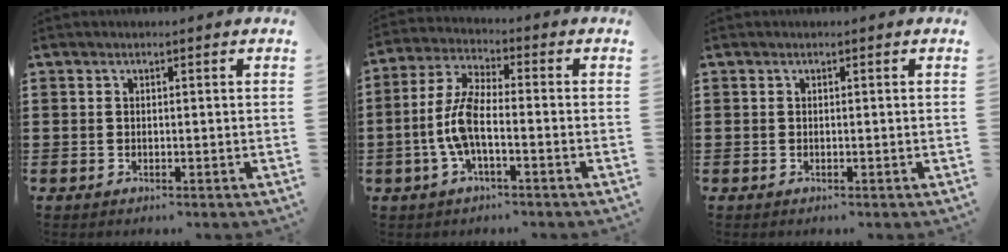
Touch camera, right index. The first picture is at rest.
{"total": 7.5, "force": [-2.0, 2.6, 6.7], "torque": [-0.167, -0.013, -0.044]}
{"total": 0.0}